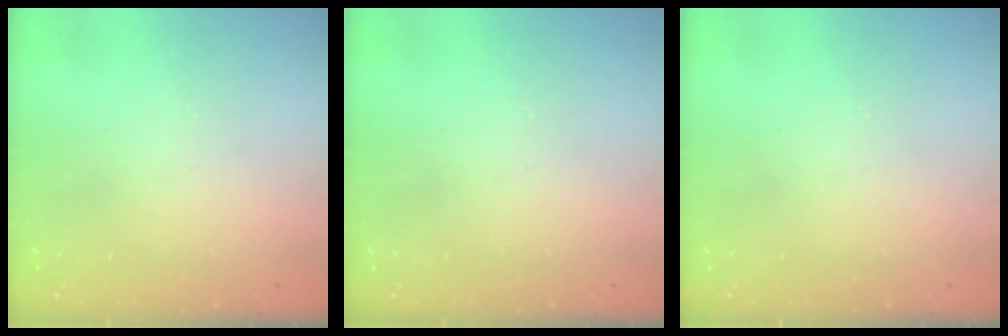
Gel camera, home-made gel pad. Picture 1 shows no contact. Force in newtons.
{"total": 1.7, "press": 1.7, "slide": 0.2}
{"total": 0.0}